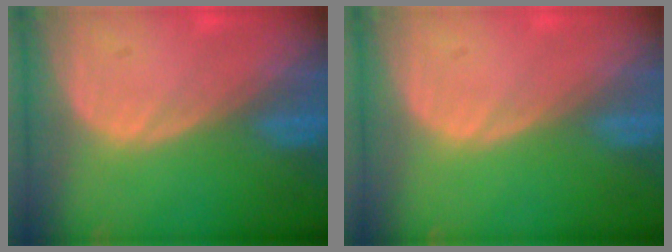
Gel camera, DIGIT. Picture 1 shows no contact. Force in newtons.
{"total": 0.0}